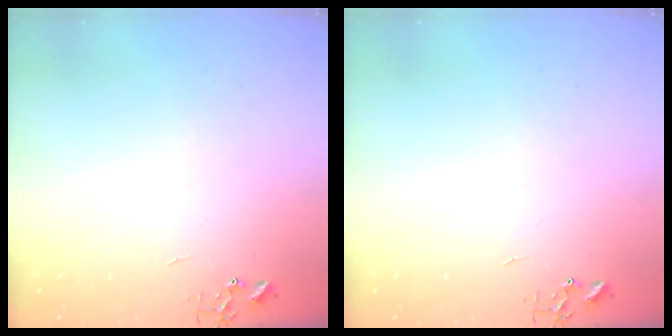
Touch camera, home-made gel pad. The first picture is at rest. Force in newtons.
{"total": 0.0}